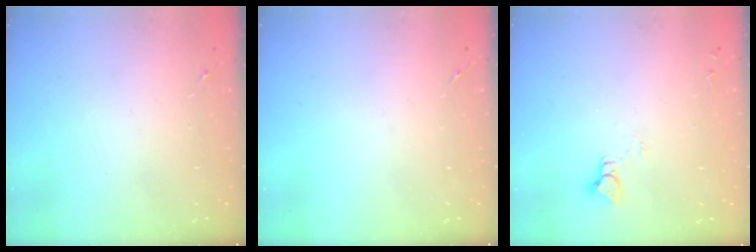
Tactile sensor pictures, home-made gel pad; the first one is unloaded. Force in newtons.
{"total": 0.0}
{"total": 3.1, "press": 3.1, "slide": 0.2}